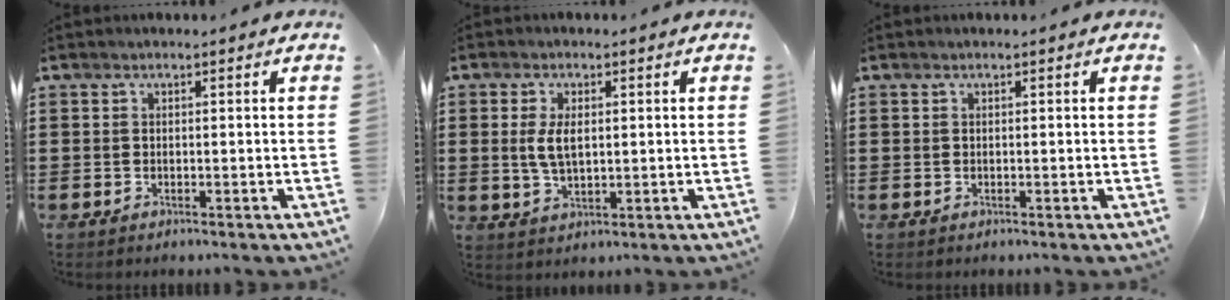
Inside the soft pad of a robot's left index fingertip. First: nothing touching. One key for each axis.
{"total": 4.4, "fx": 0.7, "fy": 2.1, "fz": 3.8, "tx": -0.093, "ty": 0.002, "tz": 0.007}
{"total": 0.0}